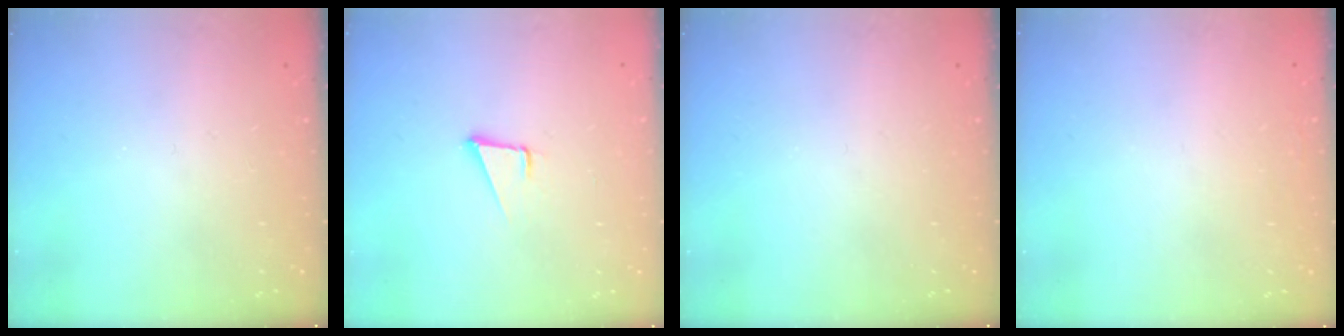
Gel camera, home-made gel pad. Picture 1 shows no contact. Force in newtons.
{"total": 3.4, "press": 2.6, "slide": 2.2}
{"total": 0.0}
{"total": 1.4, "press": 1.3, "slide": 0.2}